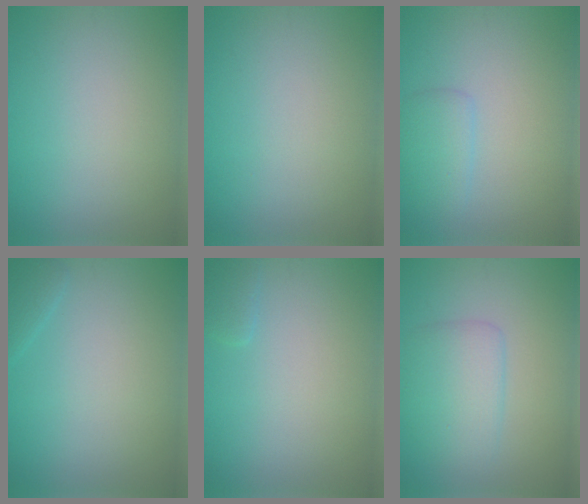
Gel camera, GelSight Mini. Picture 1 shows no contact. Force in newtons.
{"total": 0.0}
{"total": 1.9, "press": 1.9, "slide": 0.1}
{"total": 1.1, "press": 1.1, "slide": 0.1}
{"total": 0.9, "press": 0.9, "slide": 0.1}
{"total": 3.6, "press": 3.6, "slide": 0.2}